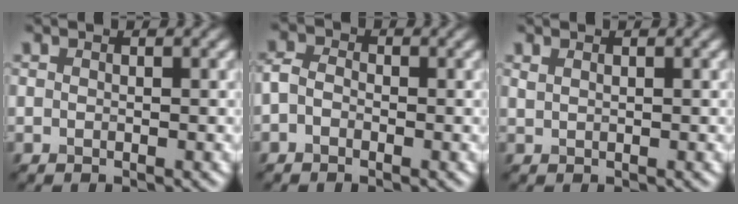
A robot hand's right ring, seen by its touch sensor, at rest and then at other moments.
{"total": 1.1, "force": [-1.0, 0.5, 0.2], "torque": [-0.035, 0.006, 0.001]}
{"total": 0.8, "force": [0.1, -0.6, -0.5], "torque": [-0.008, 0.003, 0.022]}